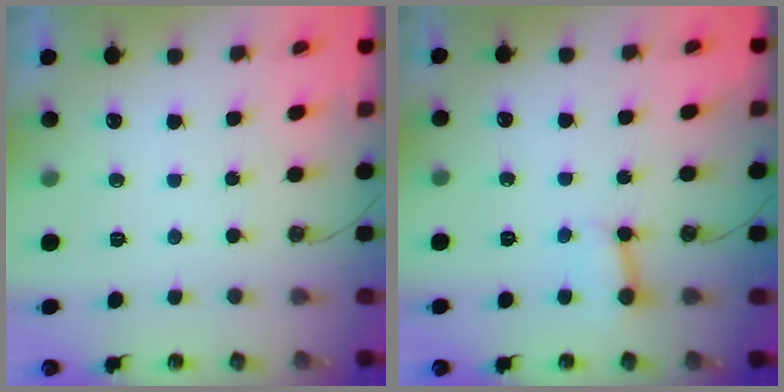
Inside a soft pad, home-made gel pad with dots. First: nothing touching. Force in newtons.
{"total": 2.9, "press": 2.9, "slide": 0.2}